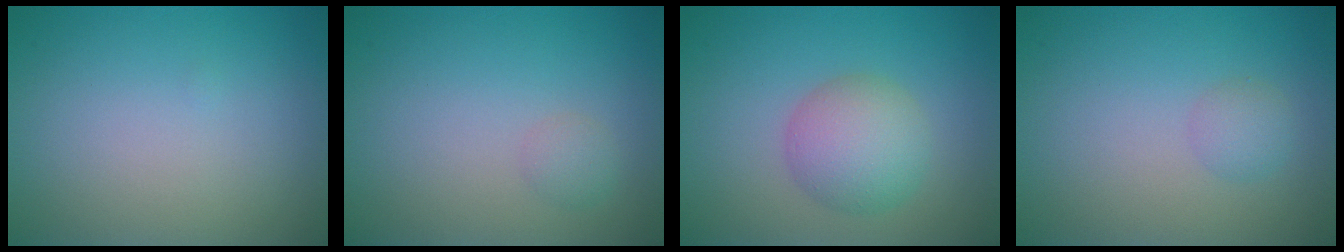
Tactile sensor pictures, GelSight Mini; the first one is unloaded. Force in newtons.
{"total": 1.0, "press": 1.0, "slide": 0.0}
{"total": 4.4, "press": 4.4, "slide": 0.2}
{"total": 1.4, "press": 1.4, "slide": 0.0}